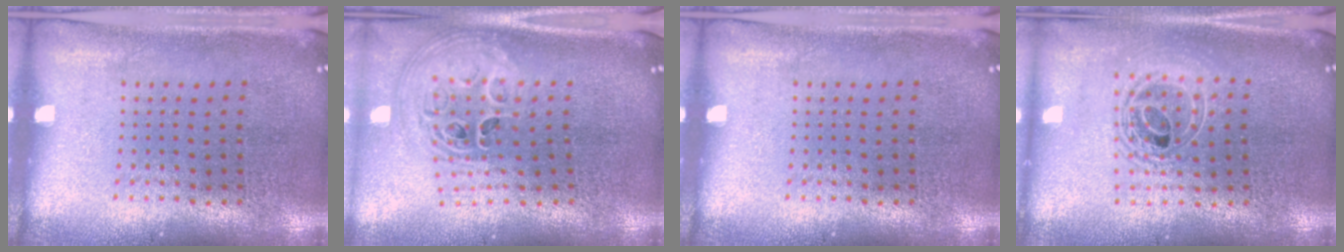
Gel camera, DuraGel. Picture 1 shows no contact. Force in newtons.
{"total": 2.9, "press": 2.1, "slide": 2.0}
{"total": 0.0}
{"total": 2.0, "press": 1.5, "slide": 1.2}